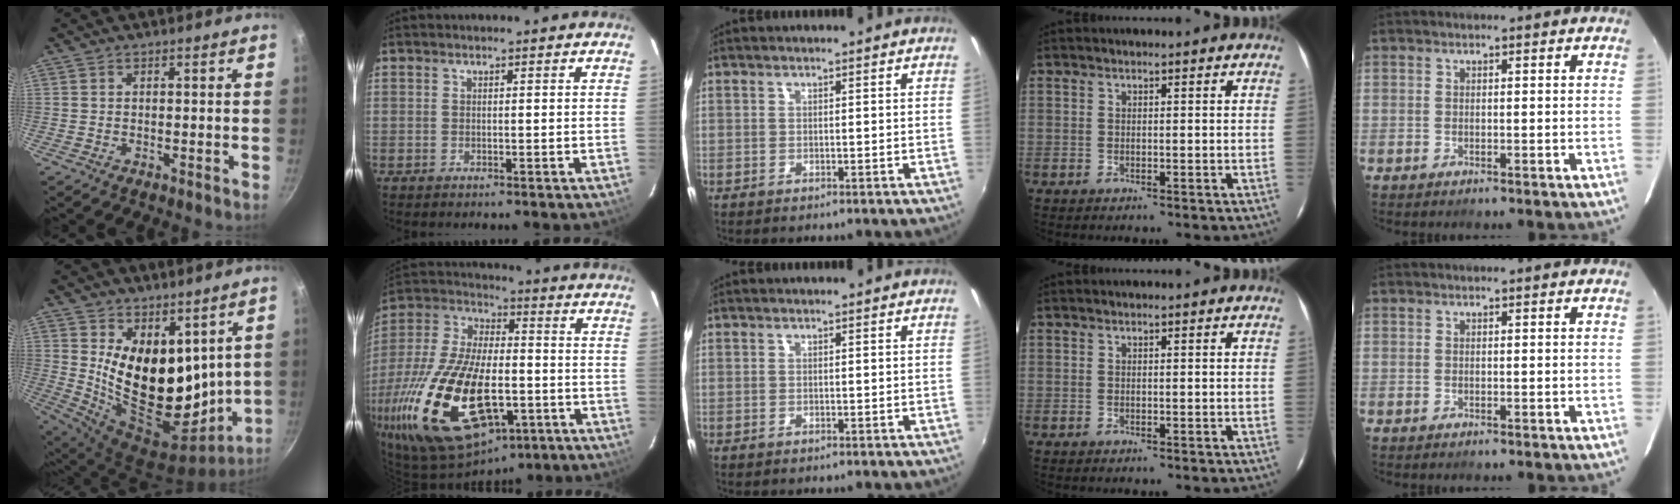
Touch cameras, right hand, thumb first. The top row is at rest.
{"thumb": {"total": 19.1, "force": [5.8, 11.8, 13.8], "torque": [-0.193, -0.079, 0.122]}, "index": {"total": 28.4, "force": [-11.5, 13.6, 22.1], "torque": [-0.468, -0.041, -0.187]}}